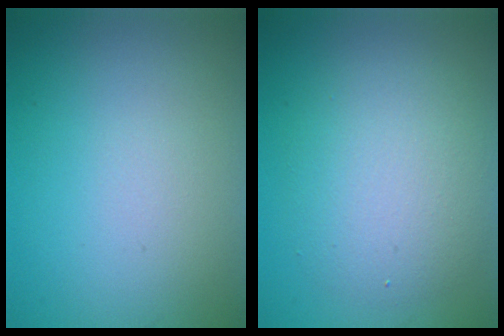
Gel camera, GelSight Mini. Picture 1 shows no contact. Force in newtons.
{"total": 4.8, "press": 4.8, "slide": 0.1}